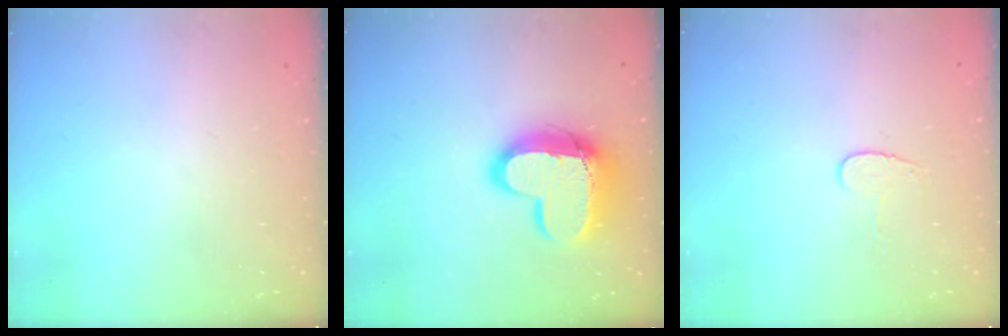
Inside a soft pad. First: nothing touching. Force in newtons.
{"total": 17.4, "press": 17.3, "slide": 1.3}
{"total": 4.4, "press": 4.4, "slide": 0.5}